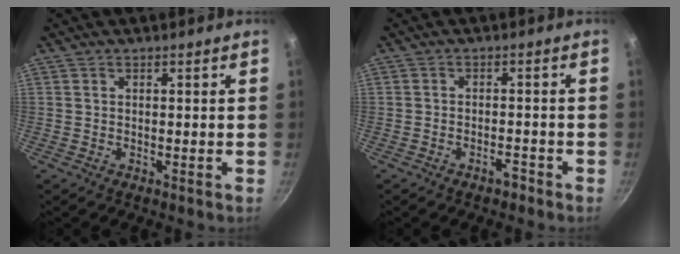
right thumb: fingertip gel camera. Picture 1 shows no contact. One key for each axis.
{"total": 2.1, "fx": -1.7, "fy": 0.9, "fz": 1.0, "tx": -0.007, "ty": 0.022, "tz": -0.018}